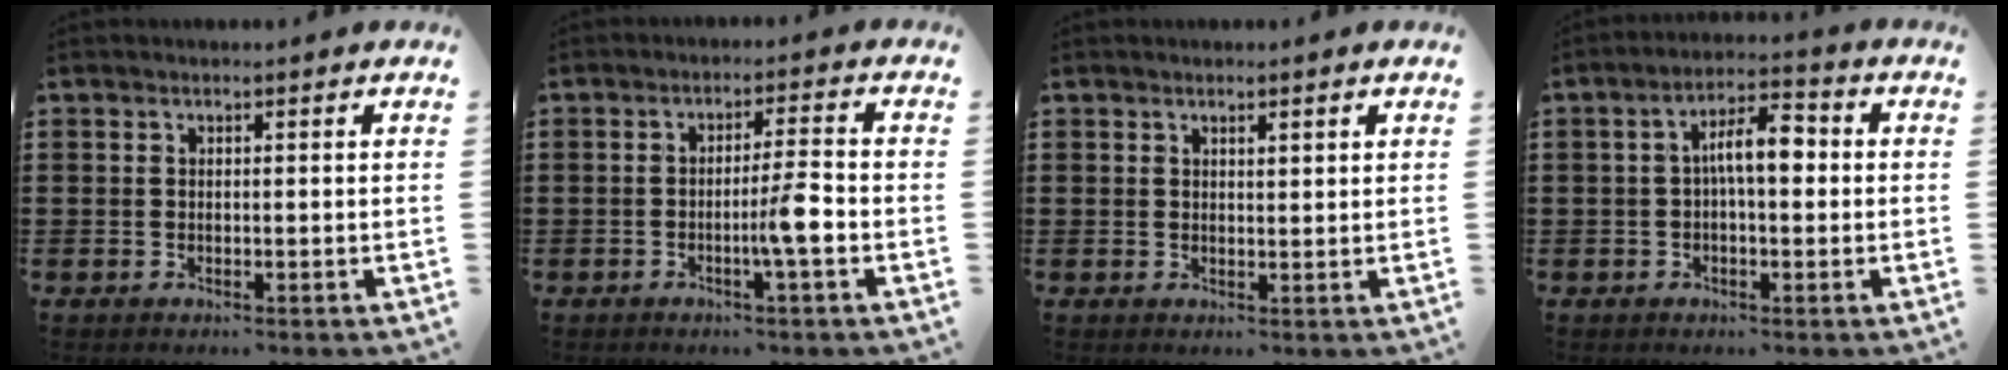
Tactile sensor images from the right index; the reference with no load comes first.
{"total": 5.5, "force": [-1.7, -0.1, 5.3], "torque": [-0.090, -0.007, -0.031]}
{"total": 1.0, "force": [0.8, 0.1, 0.6], "torque": [-0.013, 0.000, 0.015]}
{"total": 6.6, "force": [0.1, 2.3, 6.2], "torque": [-0.114, 0.015, -0.001]}